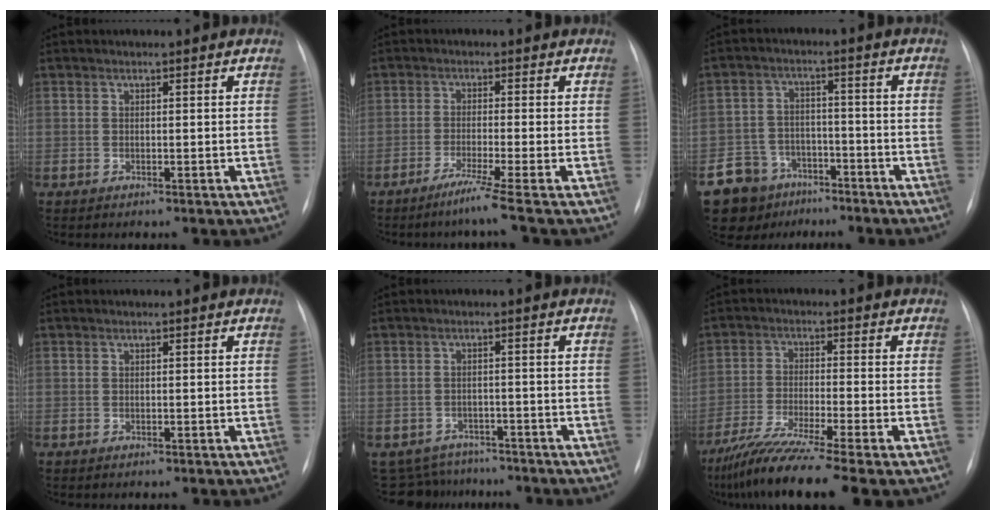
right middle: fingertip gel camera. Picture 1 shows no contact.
{"total": 5.2, "force": [-3.5, -1.8, 3.3], "torque": [-0.064, -0.020, -0.071]}
{"total": 9.5, "force": [-6.2, 7.1, 1.1], "torque": [-0.031, 0.022, -0.099]}
{"total": 0.0}
{"total": 7.5, "force": [-6.7, 3.3, -0.3], "torque": [0.003, 0.019, -0.088]}
{"total": 12.7, "force": [-9.5, -0.4, 8.4], "torque": [-0.156, -0.043, -0.162]}